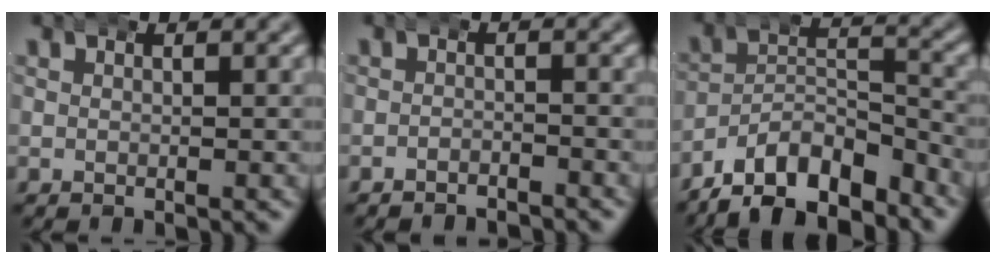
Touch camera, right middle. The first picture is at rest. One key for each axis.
{"total": 2.5, "fx": -2.5, "fy": 0.2, "fz": -0.1, "tx": 0.005, "ty": -0.006, "tz": -0.044}
{"total": 12.1, "fx": -9.1, "fy": 6.5, "fz": 4.7, "tx": -0.062, "ty": -0.028, "tz": -0.147}